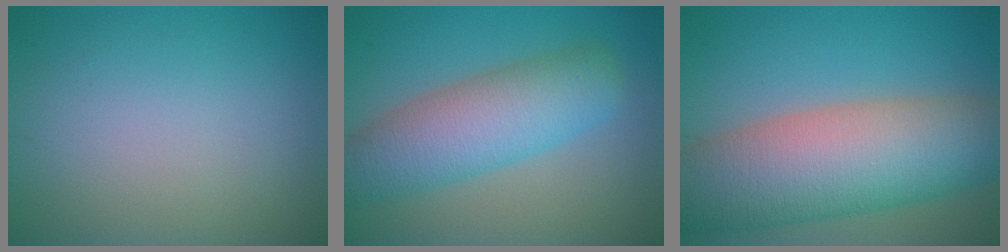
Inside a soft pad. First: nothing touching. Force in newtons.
{"total": 7.2, "press": 7.2, "slide": 0.4}
{"total": 12.4, "press": 12.4, "slide": 0.6}